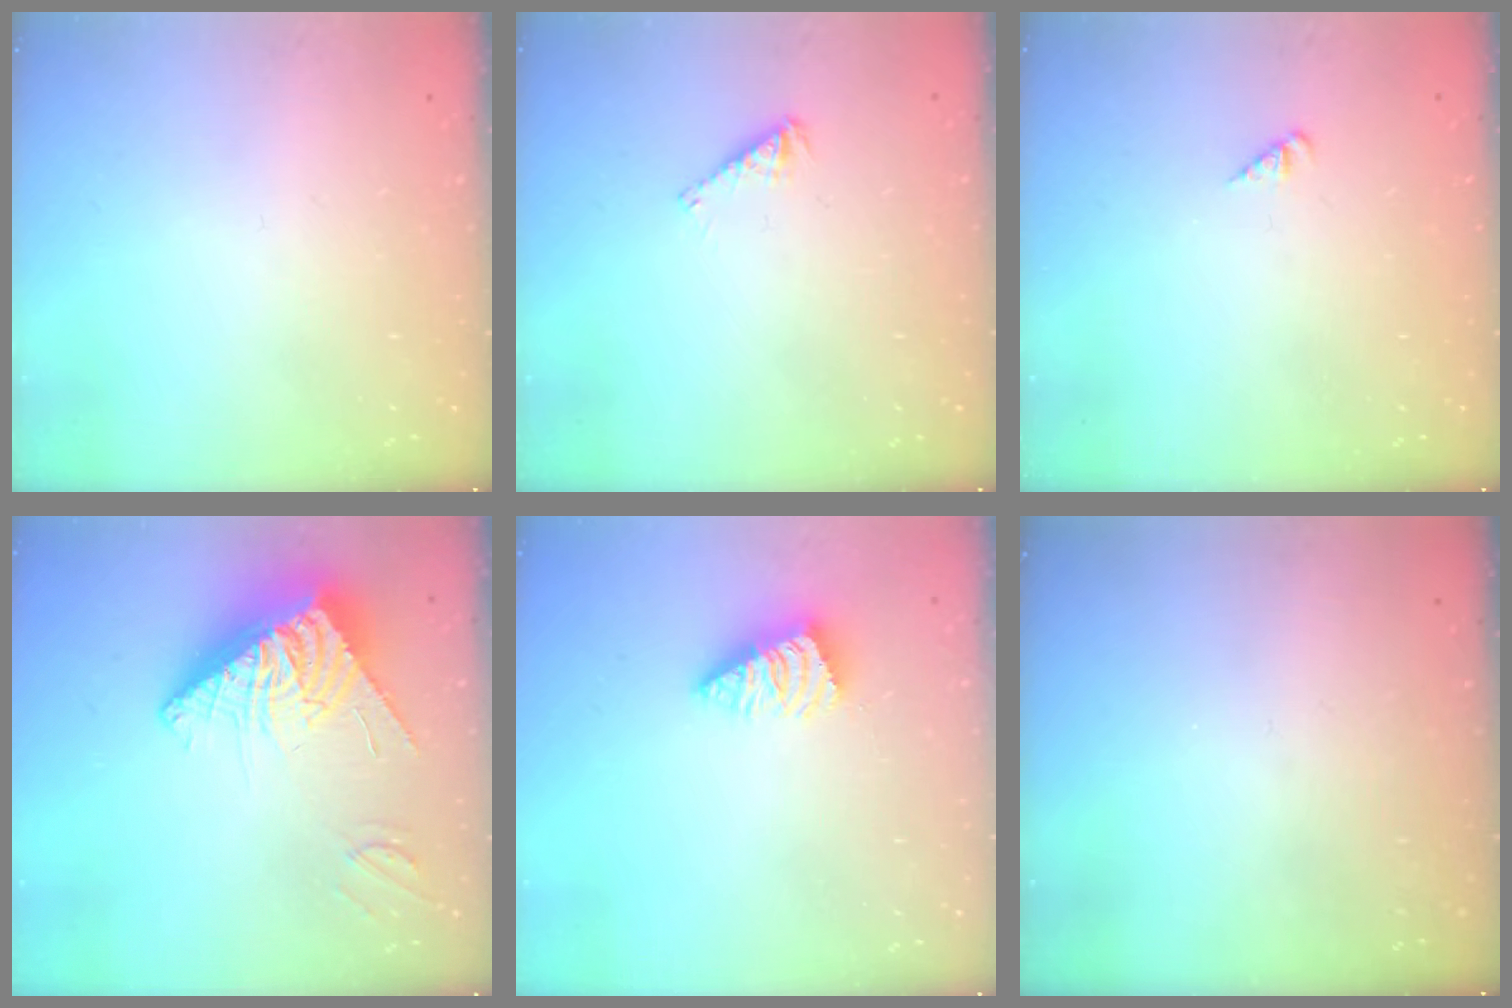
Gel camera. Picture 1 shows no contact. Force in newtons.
{"total": 3.7, "press": 3.7, "slide": 0.3}
{"total": 1.3, "press": 1.3, "slide": 0.3}
{"total": 14.1, "press": 14.0, "slide": 1.4}
{"total": 2.6, "press": 2.6, "slide": 0.5}
{"total": 0.0}